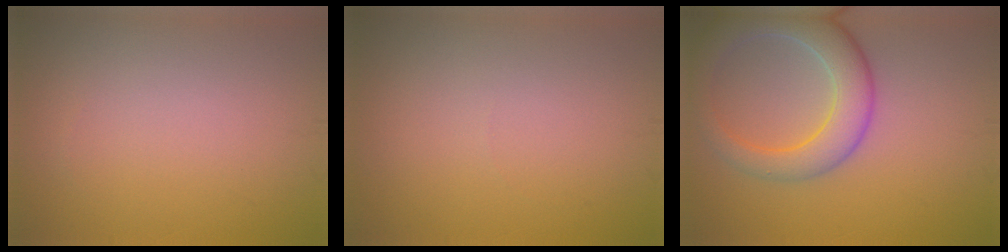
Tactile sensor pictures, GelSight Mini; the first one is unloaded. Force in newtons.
{"total": 0.0}
{"total": 6.5, "press": 6.4, "slide": 0.4}